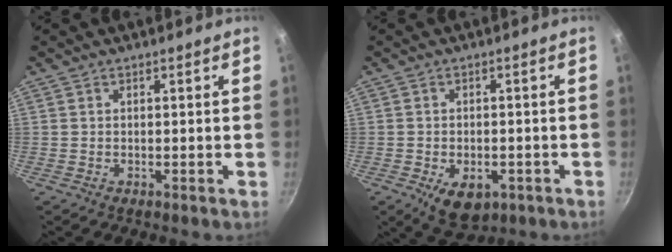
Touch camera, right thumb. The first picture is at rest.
{"total": 7.6, "force": [-2.9, 4.7, 5.2], "torque": [-0.061, 0.004, -0.030]}